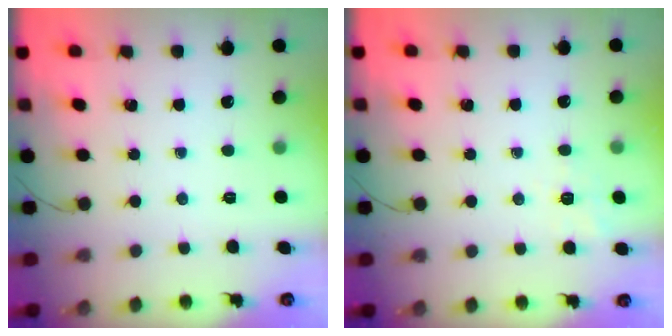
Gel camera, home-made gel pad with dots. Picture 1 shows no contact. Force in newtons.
{"total": 1.7, "press": 0.9, "slide": 1.5}